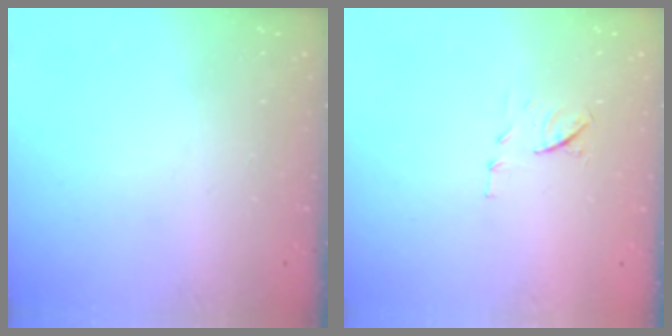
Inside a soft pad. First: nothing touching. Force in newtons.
{"total": 7.1, "press": 6.9, "slide": 1.3}